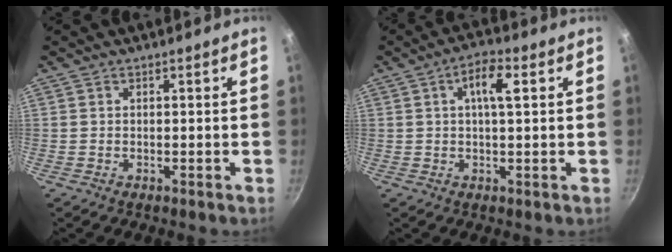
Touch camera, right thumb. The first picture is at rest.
{"total": 5.6, "force": [1.5, 1.8, 5.1], "torque": [-0.090, 0.010, 0.021]}